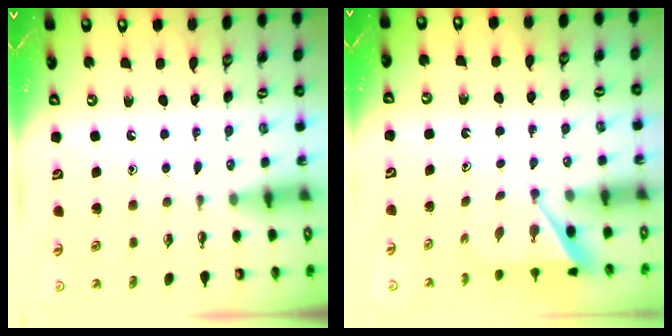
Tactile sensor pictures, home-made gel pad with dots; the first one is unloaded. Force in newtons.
{"total": 3.9, "press": 3.9, "slide": 0.3}